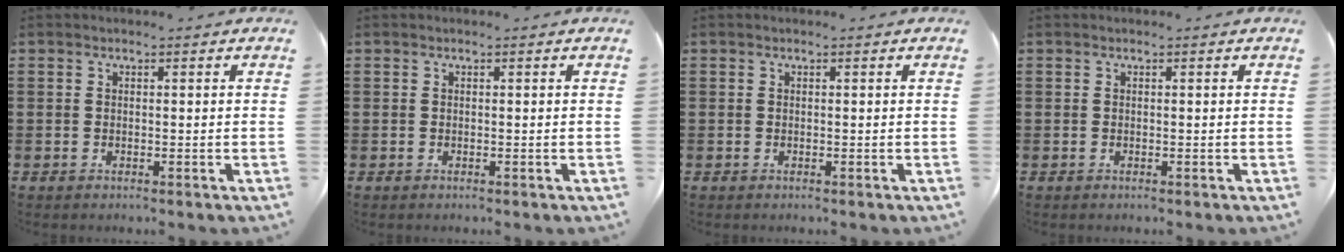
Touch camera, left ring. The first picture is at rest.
{"total": 0.0}
{"total": 0.0}
{"total": 0.0}